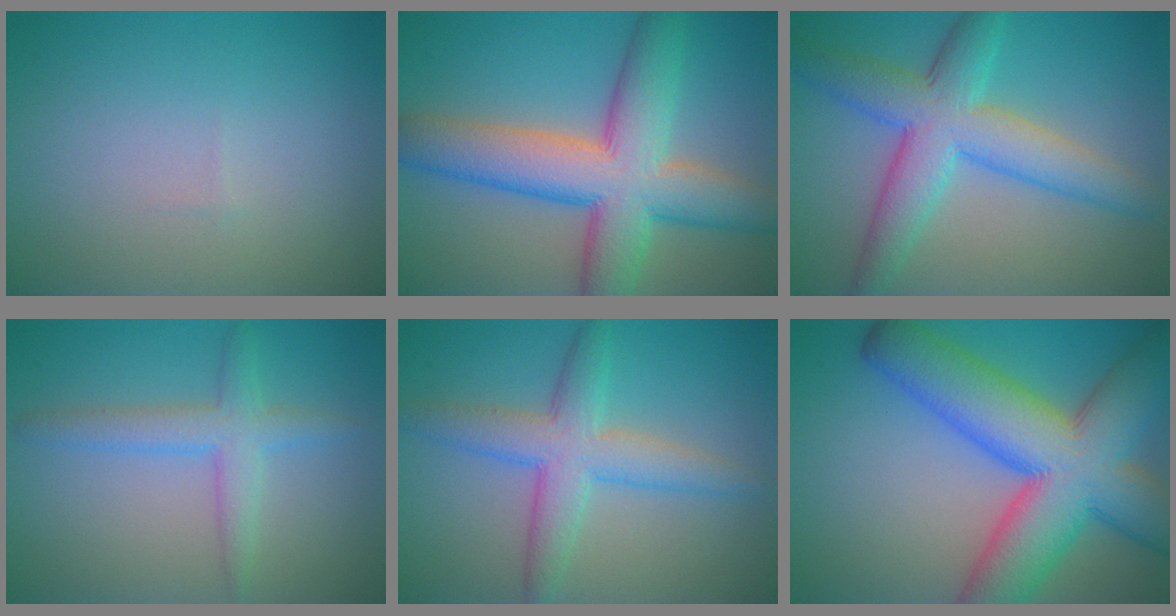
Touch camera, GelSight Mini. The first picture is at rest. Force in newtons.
{"total": 10.5, "press": 10.5, "slide": 0.4}
{"total": 7.5, "press": 7.5, "slide": 0.1}
{"total": 3.3, "press": 3.3, "slide": 0.1}
{"total": 5.3, "press": 5.3, "slide": 0.0}
{"total": 13.9, "press": 13.9, "slide": 0.6}